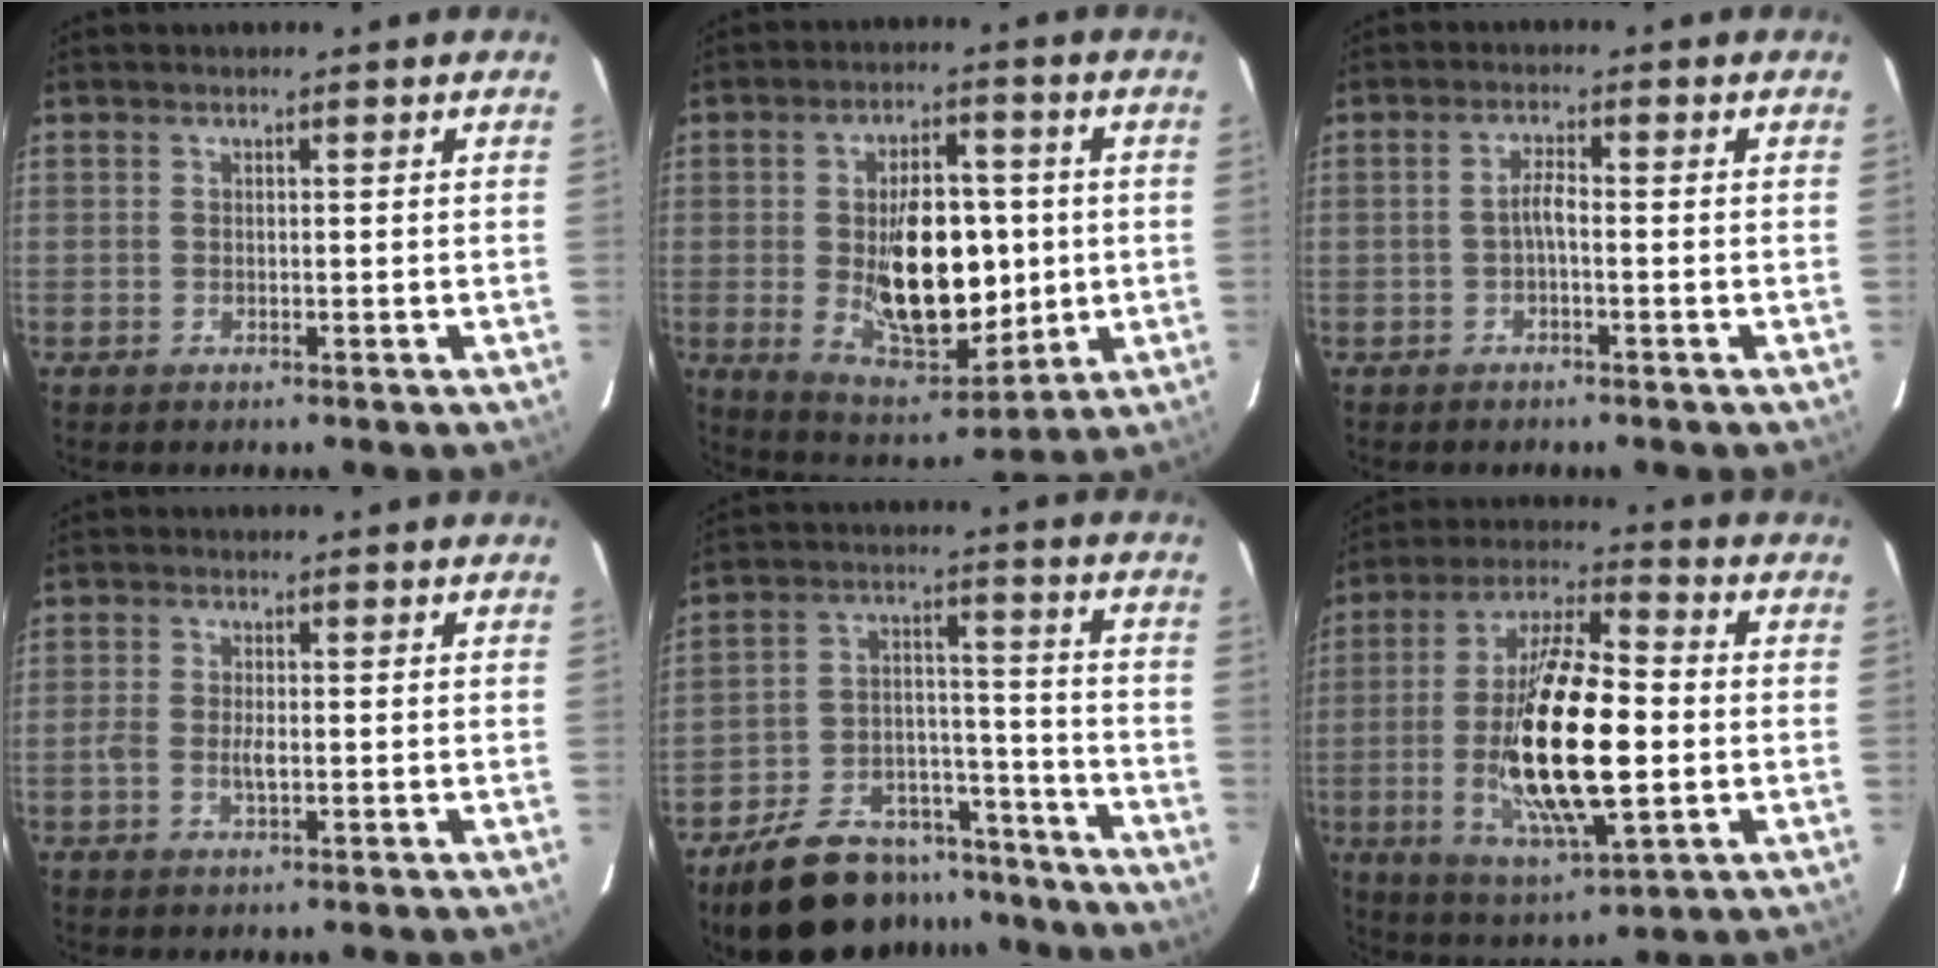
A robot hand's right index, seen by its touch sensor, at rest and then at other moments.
{"total": 16.7, "force": [-0.3, 8.7, 14.3], "torque": [-0.236, -0.001, 0.017]}
{"total": 2.1, "force": [-0.8, 0.4, 1.9], "torque": [-0.038, 0.007, -0.017]}
{"total": 2.8, "force": [-0.7, 1.2, 2.5], "torque": [-0.051, -0.001, -0.015]}
{"total": 19.7, "force": [-16.2, 9.0, 6.5], "torque": [-0.133, 0.055, -0.222]}
{"total": 20.1, "force": [-2.6, 5.9, 19.0], "torque": [-0.371, -0.009, -0.048]}